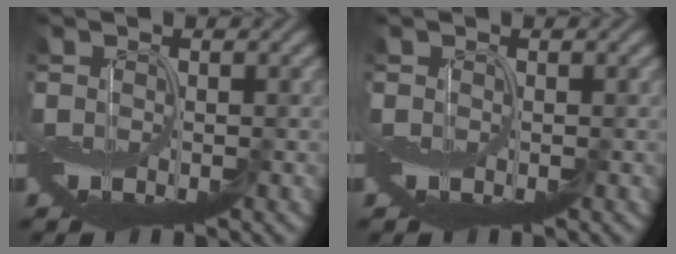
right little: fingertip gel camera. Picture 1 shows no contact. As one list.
[{"total": 0.0}]